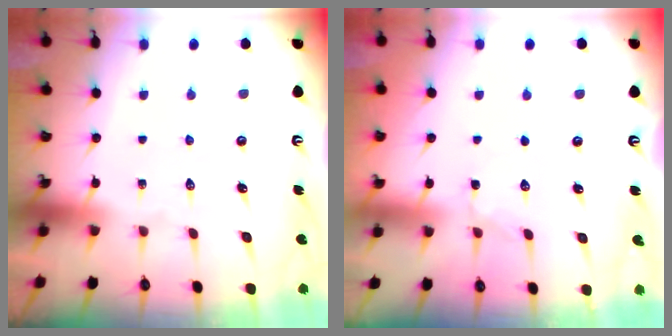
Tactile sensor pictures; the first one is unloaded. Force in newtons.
{"total": 1.8, "press": 1.8, "slide": 0.4}